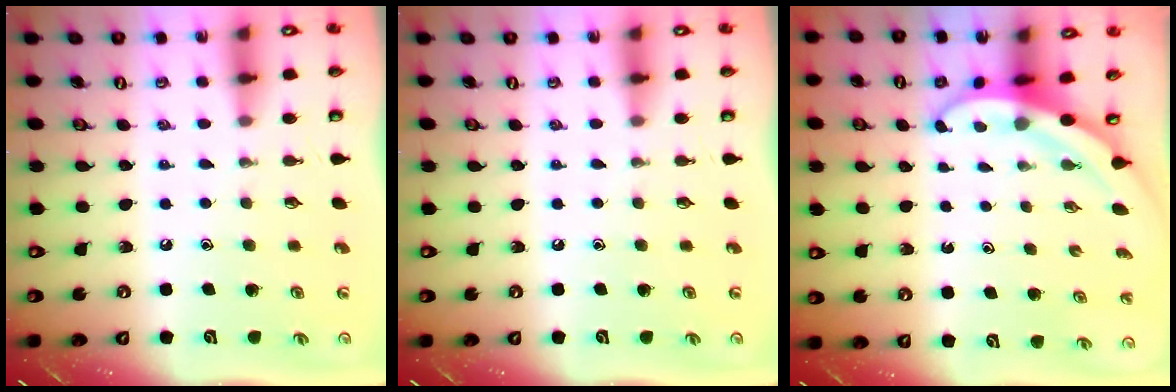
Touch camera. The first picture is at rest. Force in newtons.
{"total": 0.0}
{"total": 3.3, "press": 3.3, "slide": 0.0}